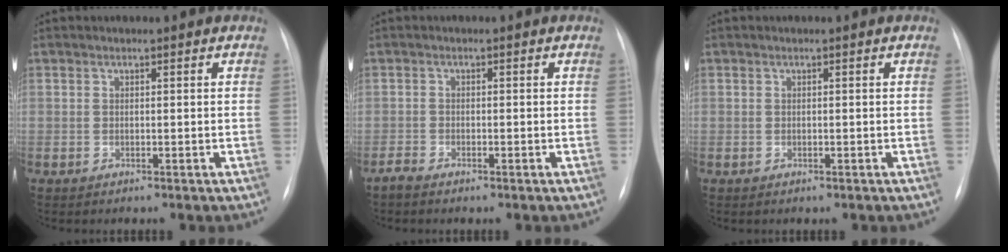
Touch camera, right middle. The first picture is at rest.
{"total": 1.3, "force": [-1.1, 0.3, 0.6], "torque": [-0.015, -0.002, -0.022]}
{"total": 0.0}